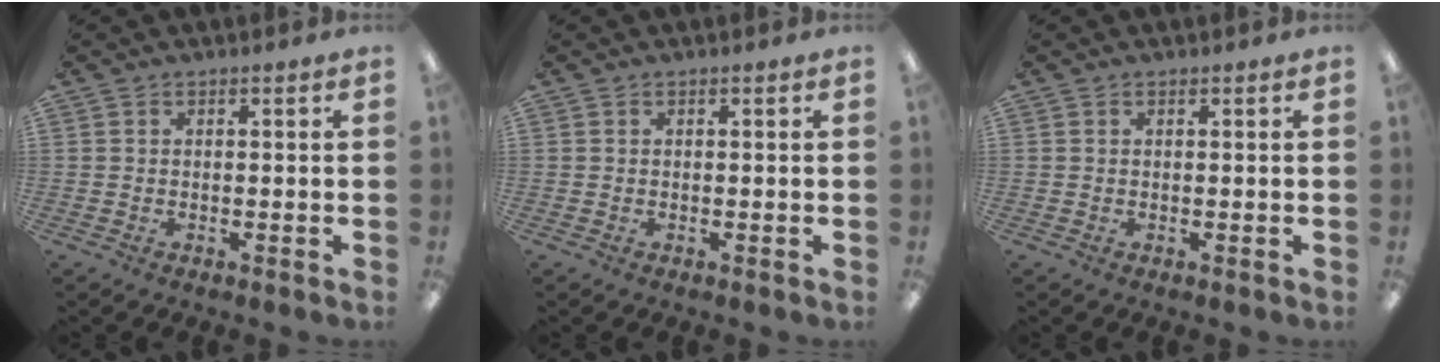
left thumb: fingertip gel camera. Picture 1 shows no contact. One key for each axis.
{"total": 0.0}
{"total": 0.0}